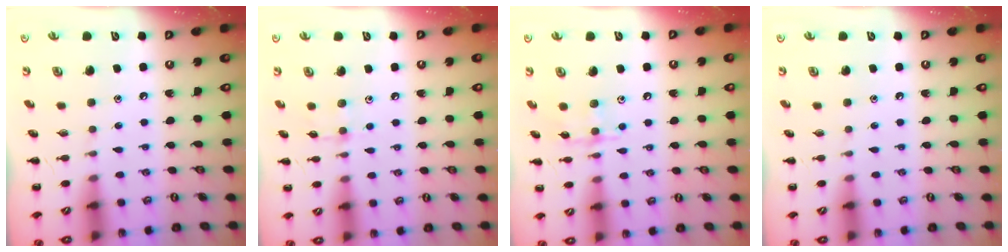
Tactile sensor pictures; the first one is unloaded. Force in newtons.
{"total": 4.0, "press": 3.7, "slide": 1.4}
{"total": 8.7, "press": 8.7, "slide": 0.7}
{"total": 0.0}